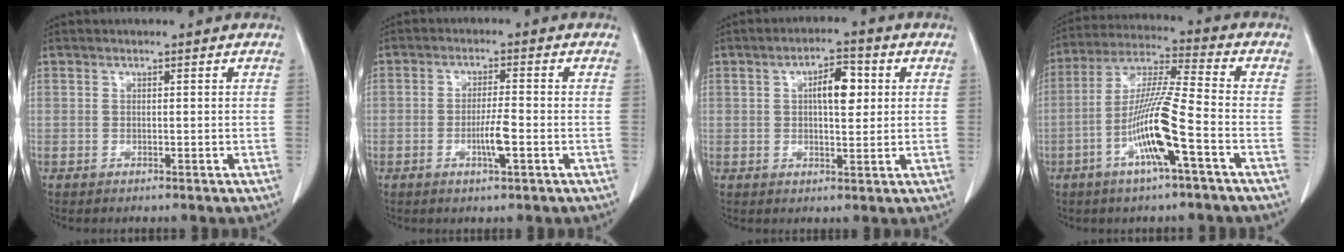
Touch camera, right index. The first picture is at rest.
{"total": 4.2, "force": [-1.4, 0.4, 3.9], "torque": [-0.072, -0.003, -0.025]}
{"total": 6.0, "force": [1.4, 2.2, 5.5], "torque": [-0.088, 0.010, 0.023]}
{"total": 12.3, "force": [-4.5, 0.1, 11.4], "torque": [-0.228, 0.000, -0.090]}